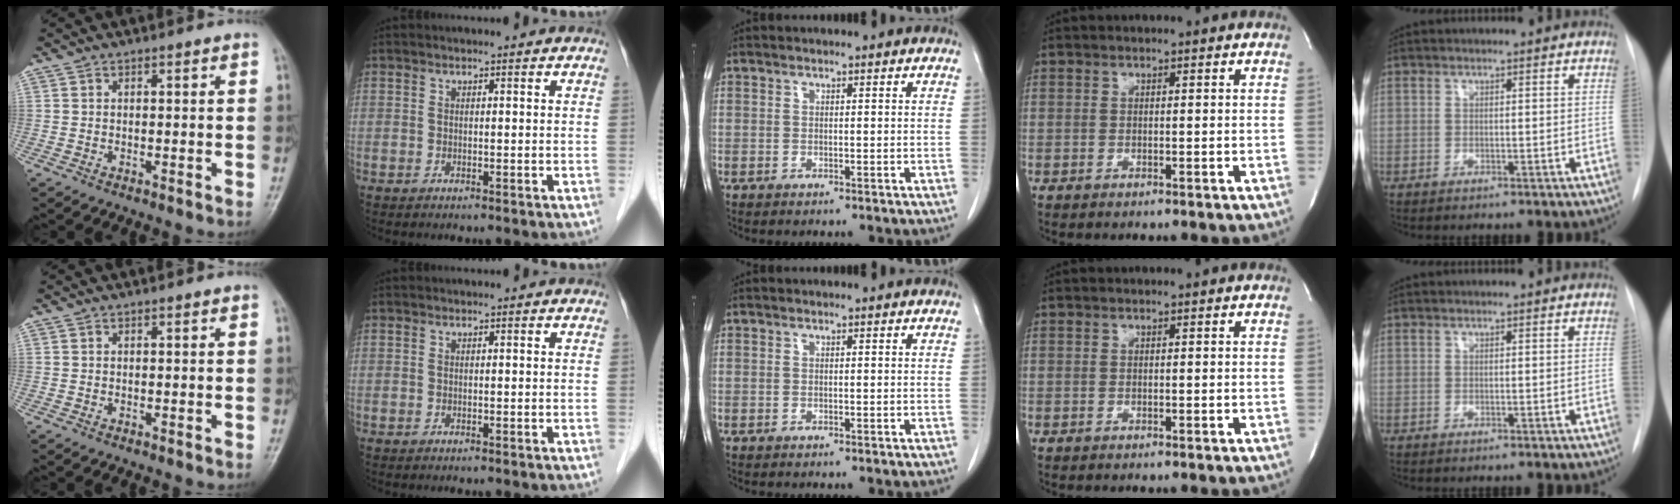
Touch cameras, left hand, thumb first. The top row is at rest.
{}